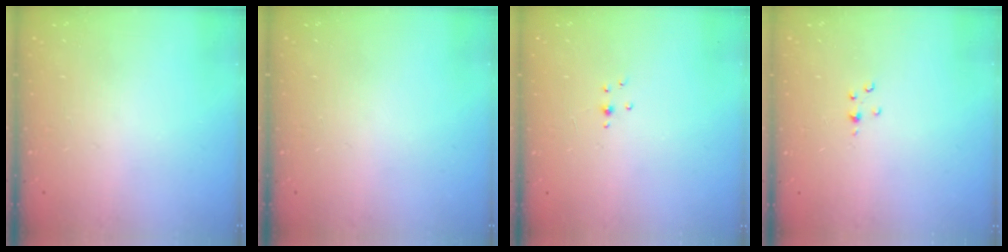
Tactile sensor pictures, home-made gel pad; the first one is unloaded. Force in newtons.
{"total": 0.0}
{"total": 2.5, "press": 2.3, "slide": 1.0}
{"total": 2.2, "press": 2.2, "slide": 0.4}